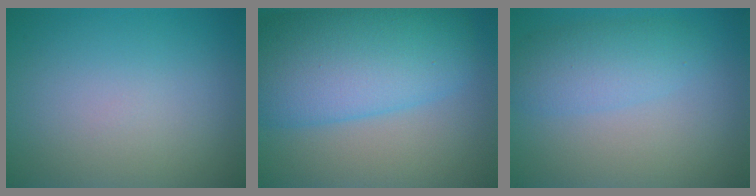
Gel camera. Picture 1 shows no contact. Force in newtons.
{"total": 10.8, "press": 10.7, "slide": 0.5}
{"total": 2.2, "press": 2.2, "slide": 0.1}